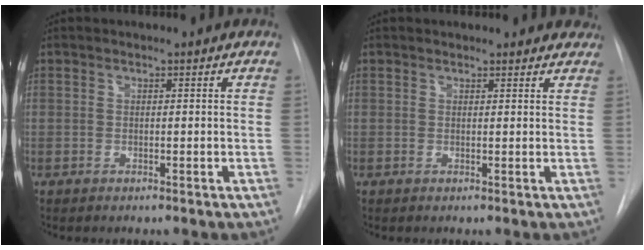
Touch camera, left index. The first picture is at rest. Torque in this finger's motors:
{"motor_torque": [0.12, -0.16, -0.14, 0.00]}